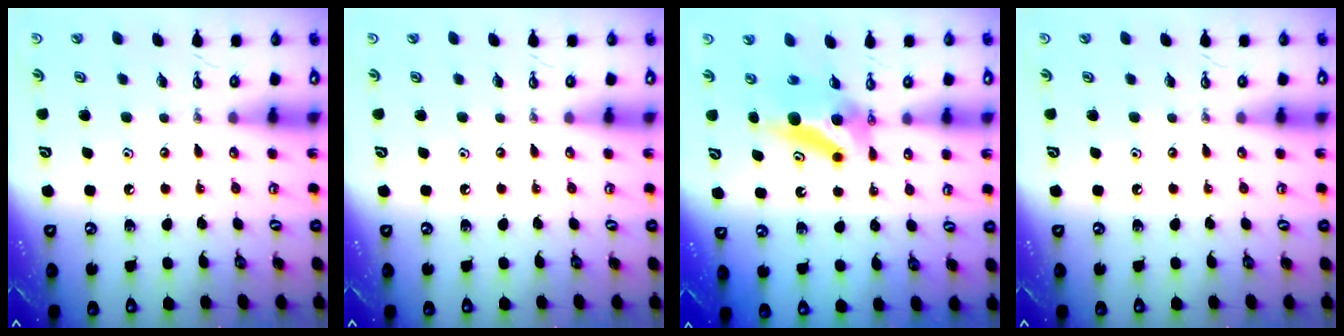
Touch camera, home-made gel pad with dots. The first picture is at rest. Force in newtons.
{"total": 0.0}
{"total": 7.1, "press": 6.9, "slide": 1.5}
{"total": 0.0}